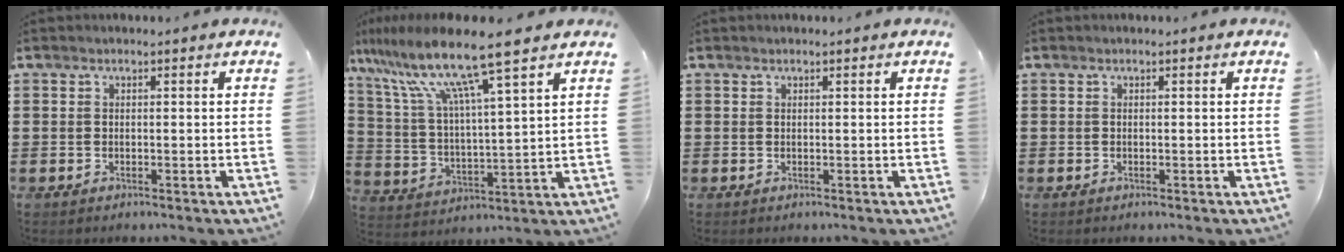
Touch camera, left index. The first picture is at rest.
{"total": 11.8, "force": [8.8, -0.1, 7.8], "torque": [-0.183, -0.049, 0.142]}
{"total": 0.0}
{"total": 0.0}